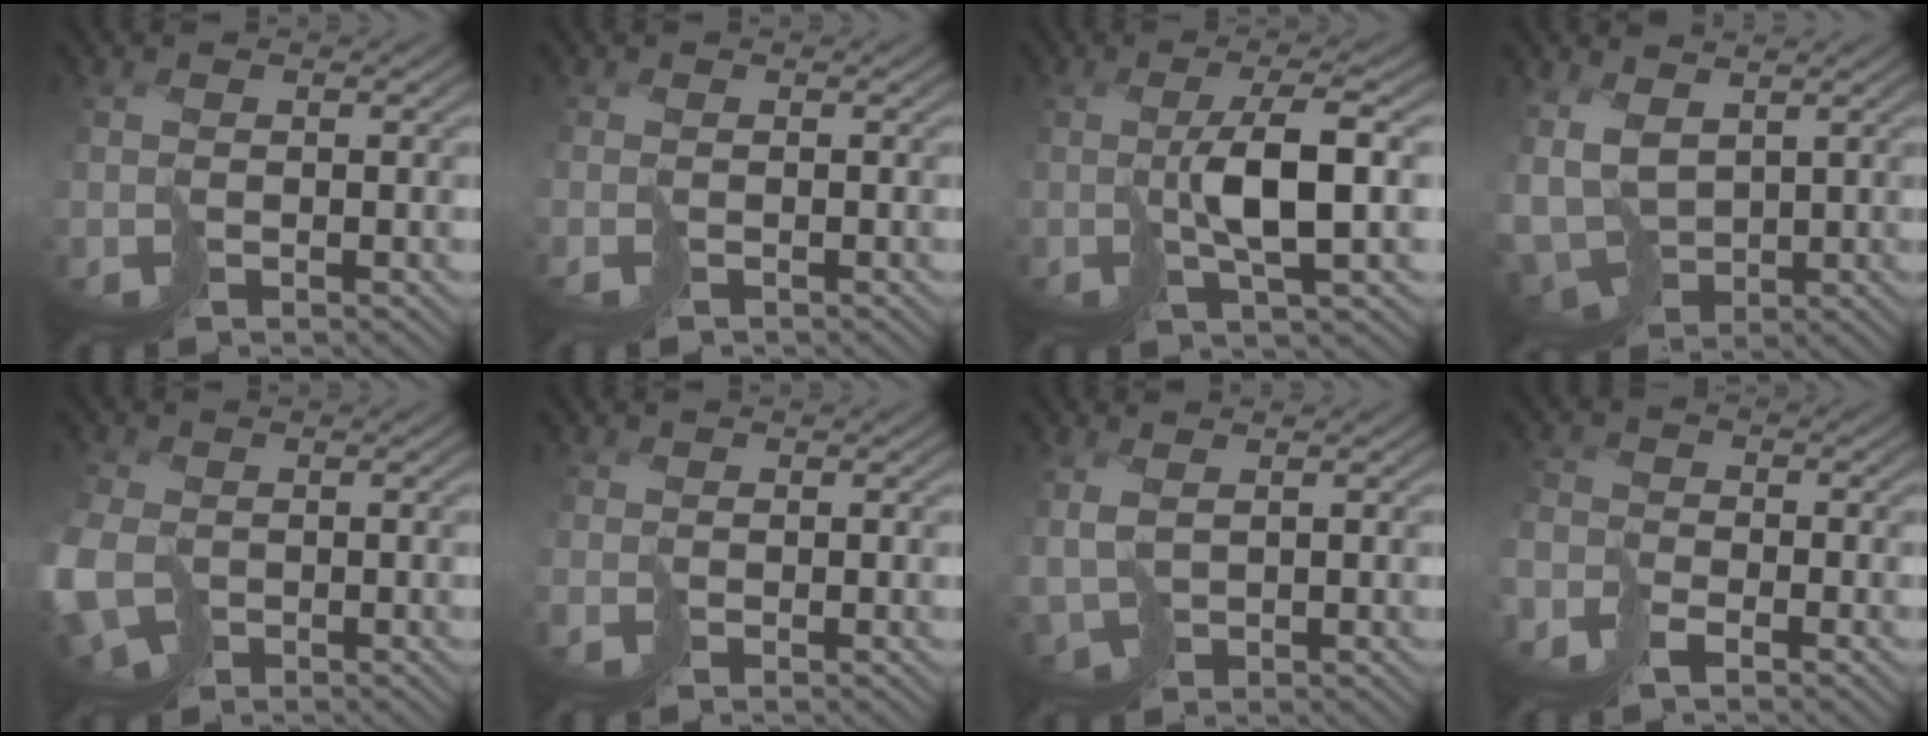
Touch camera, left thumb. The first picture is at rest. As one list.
[{"total": 0.7, "force": [-0.5, -0.3, -0.4], "torque": [0.015, 0.000, -0.009]}, {"total": 4.5, "force": [1.2, 0.2, 4.4], "torque": [-0.085, 0.008, 0.027]}, {"total": 7.1, "force": [0.6, 5.0, 5.1], "torque": [-0.144, -0.024, 0.021]}, {"total": 8.5, "force": [-2.5, 5.7, 5.8], "torque": [-0.164, -0.039, -0.036]}, {"total": 0.6, "force": [0.2, 0.0, -0.6], "torque": [0.018, -0.001, 0.001]}, {"total": 3.1, "force": [0.4, 1.7, 2.6], "torque": [-0.071, -0.007, 0.009]}, {"total": 3.1, "force": [-2.7, 1.0, 0.9], "torque": [-0.016, -0.002, -0.061]}]